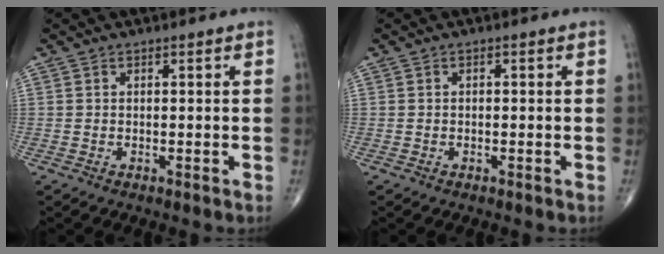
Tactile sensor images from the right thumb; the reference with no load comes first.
{"total": 0.0}